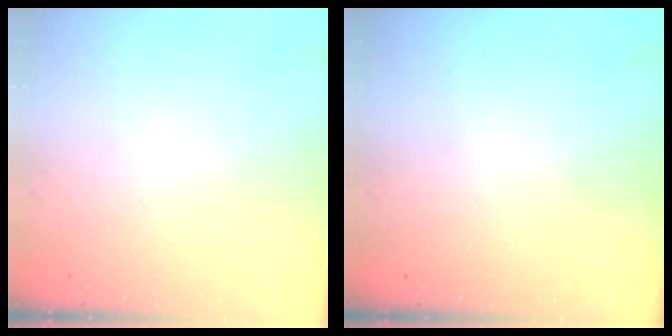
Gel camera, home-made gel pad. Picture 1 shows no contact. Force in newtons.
{"total": 0.0}